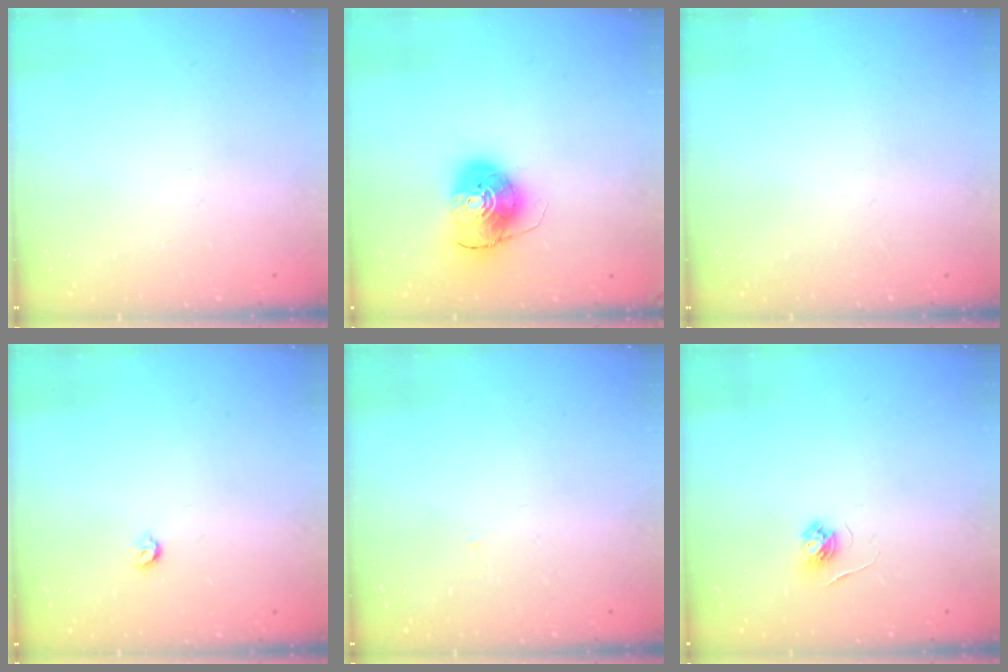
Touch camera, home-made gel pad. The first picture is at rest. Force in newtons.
{"total": 9.2, "press": 9.1, "slide": 1.2}
{"total": 0.0}
{"total": 3.6, "press": 3.6, "slide": 0.8}
{"total": 1.3, "press": 1.3, "slide": 0.0}
{"total": 4.4, "press": 4.4, "slide": 0.5}